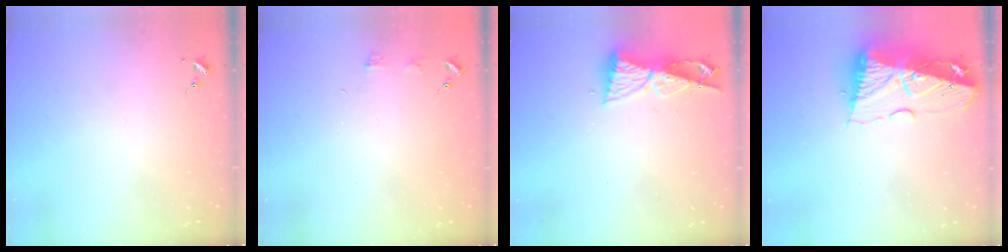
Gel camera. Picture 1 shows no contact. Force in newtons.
{"total": 3.9, "press": 3.8, "slide": 0.5}
{"total": 8.7, "press": 8.6, "slide": 1.0}
{"total": 14.8, "press": 14.7, "slide": 1.8}